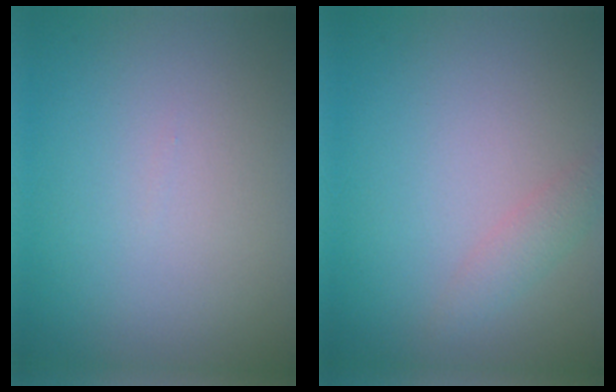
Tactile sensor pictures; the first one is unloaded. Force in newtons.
{"total": 1.5, "press": 1.5, "slide": 0.0}